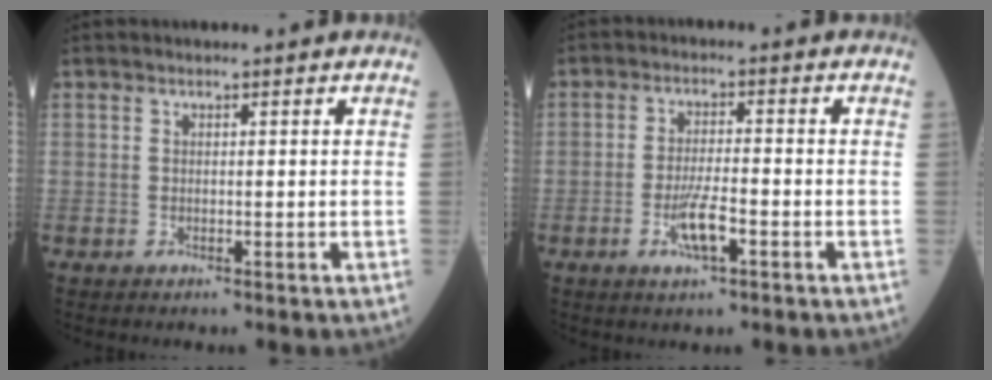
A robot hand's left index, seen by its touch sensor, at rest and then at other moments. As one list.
[{"total": 4.8, "force": [-2.2, 0.8, 4.2], "torque": [-0.086, -0.007, -0.042]}]